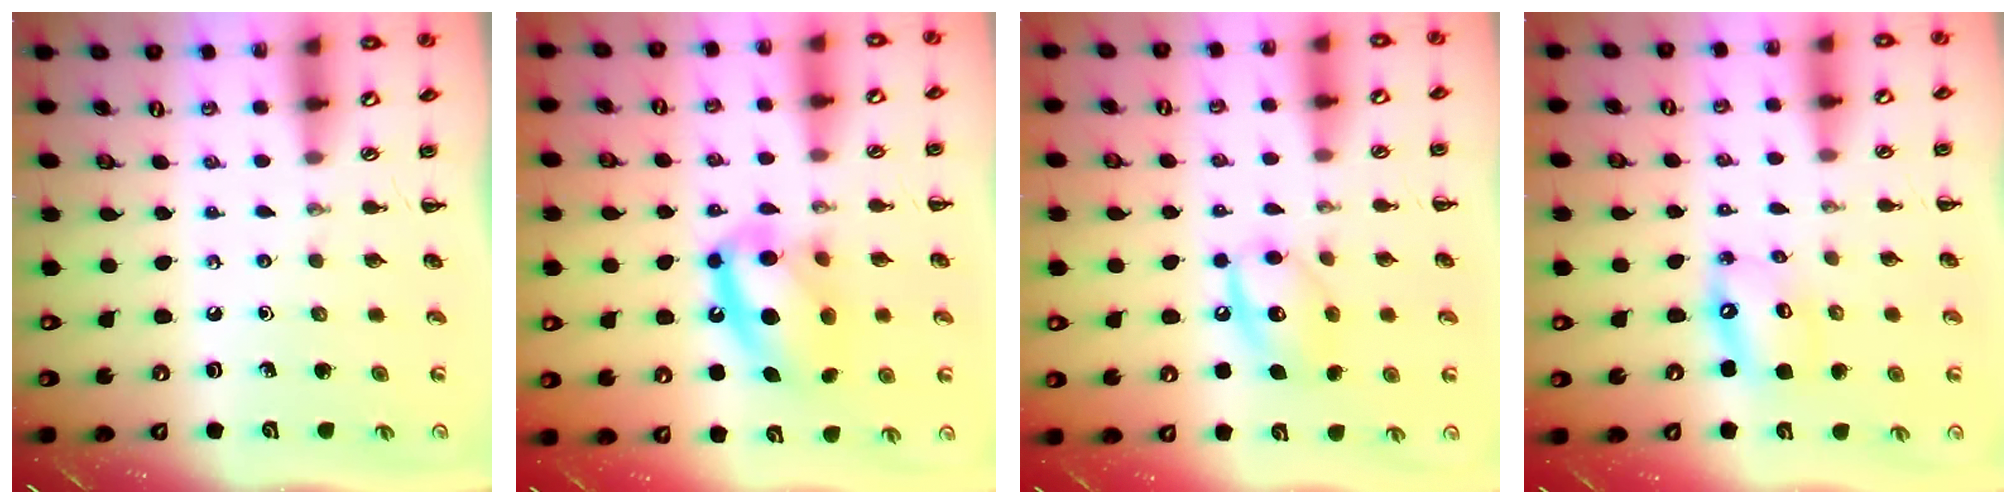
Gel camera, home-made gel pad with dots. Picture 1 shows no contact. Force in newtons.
{"total": 15.2, "press": 14.8, "slide": 3.4}
{"total": 11.2, "press": 11.1, "slide": 1.4}
{"total": 8.9, "press": 8.6, "slide": 2.1}